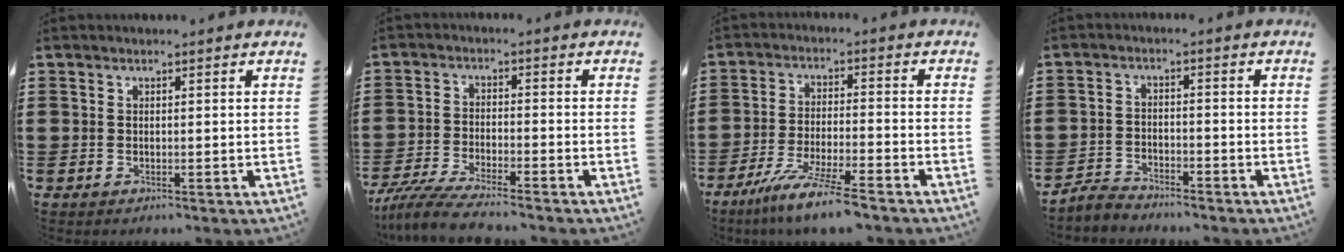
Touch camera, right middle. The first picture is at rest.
{"total": 6.0, "force": [-5.5, 0.2, 2.4], "torque": [-0.058, -0.010, -0.105]}
{"total": 8.0, "force": [-6.6, -0.7, 4.5], "torque": [-0.093, -0.018, -0.125]}
{"total": 3.2, "force": [-3.2, 0.3, 0.2], "torque": [-0.017, -0.001, -0.069]}